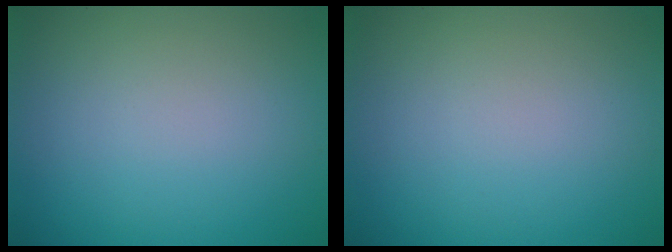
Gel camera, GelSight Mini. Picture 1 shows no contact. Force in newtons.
{"total": 0.0}